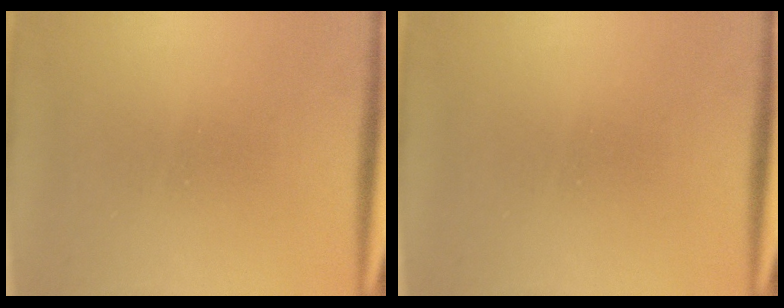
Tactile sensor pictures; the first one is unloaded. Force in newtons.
{"total": 0.0}